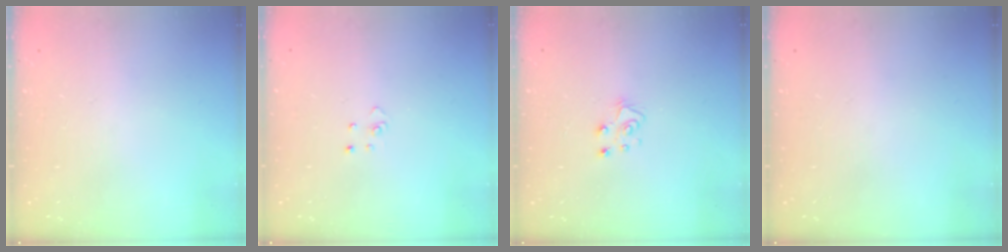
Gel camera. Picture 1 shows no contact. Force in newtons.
{"total": 2.7, "press": 2.7, "slide": 0.3}
{"total": 6.3, "press": 6.3, "slide": 0.3}
{"total": 0.0}